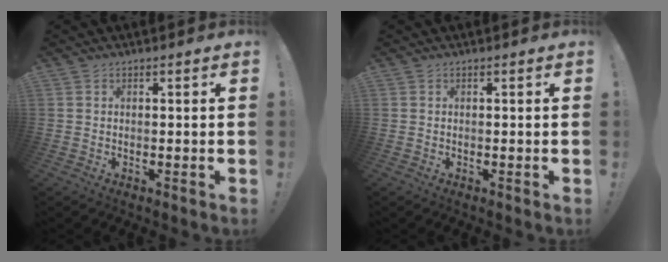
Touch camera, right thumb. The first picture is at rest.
{"total": 0.0}